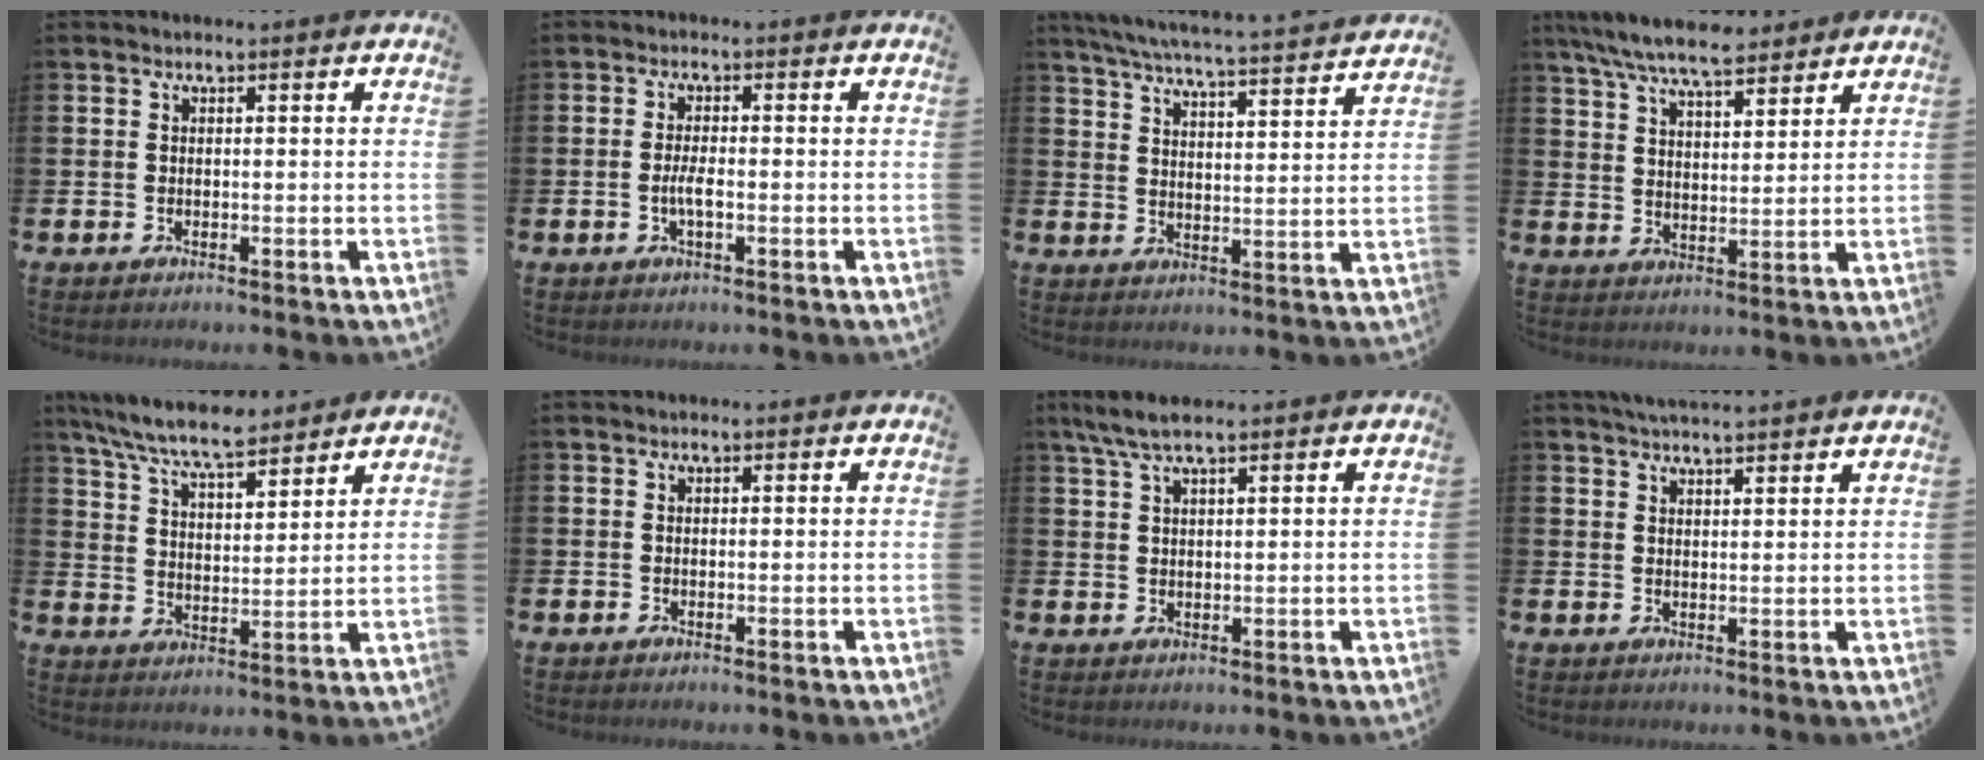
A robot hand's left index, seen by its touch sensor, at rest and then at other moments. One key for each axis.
{"total": 2.3, "fx": -0.6, "fy": 0.7, "fz": 2.2, "tx": -0.032, "ty": -0.001, "tz": -0.014}
{"total": 6.2, "fx": 6.0, "fy": -0.1, "fz": 1.8, "tx": -0.057, "ty": -0.044, "tz": 0.103}
{"total": 8.3, "fx": 7.6, "fy": 1.6, "fz": 2.9, "tx": -0.078, "ty": -0.026, "tz": 0.140}
{"total": 8.2, "fx": 7.5, "fy": 1.2, "fz": 3.0, "tx": -0.089, "ty": -0.031, "tz": 0.136}
{"total": 0.0}
{"total": 4.5, "fx": 3.4, "fy": 0.9, "fz": 2.9, "tx": -0.069, "ty": 0.000, "tz": 0.062}
{"total": 3.3, "fx": 3.2, "fy": -0.3, "fz": 0.5, "tx": -0.012, "ty": -0.011, "tz": 0.058}